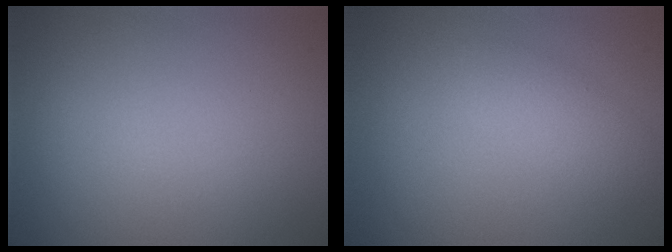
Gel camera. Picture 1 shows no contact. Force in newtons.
{"total": 2.1, "press": 2.1, "slide": 0.1}